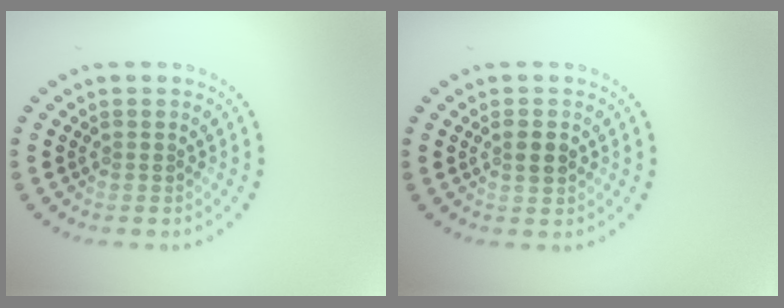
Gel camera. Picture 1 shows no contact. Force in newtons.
{"total": 1.6, "press": 1.6, "slide": 0.2}